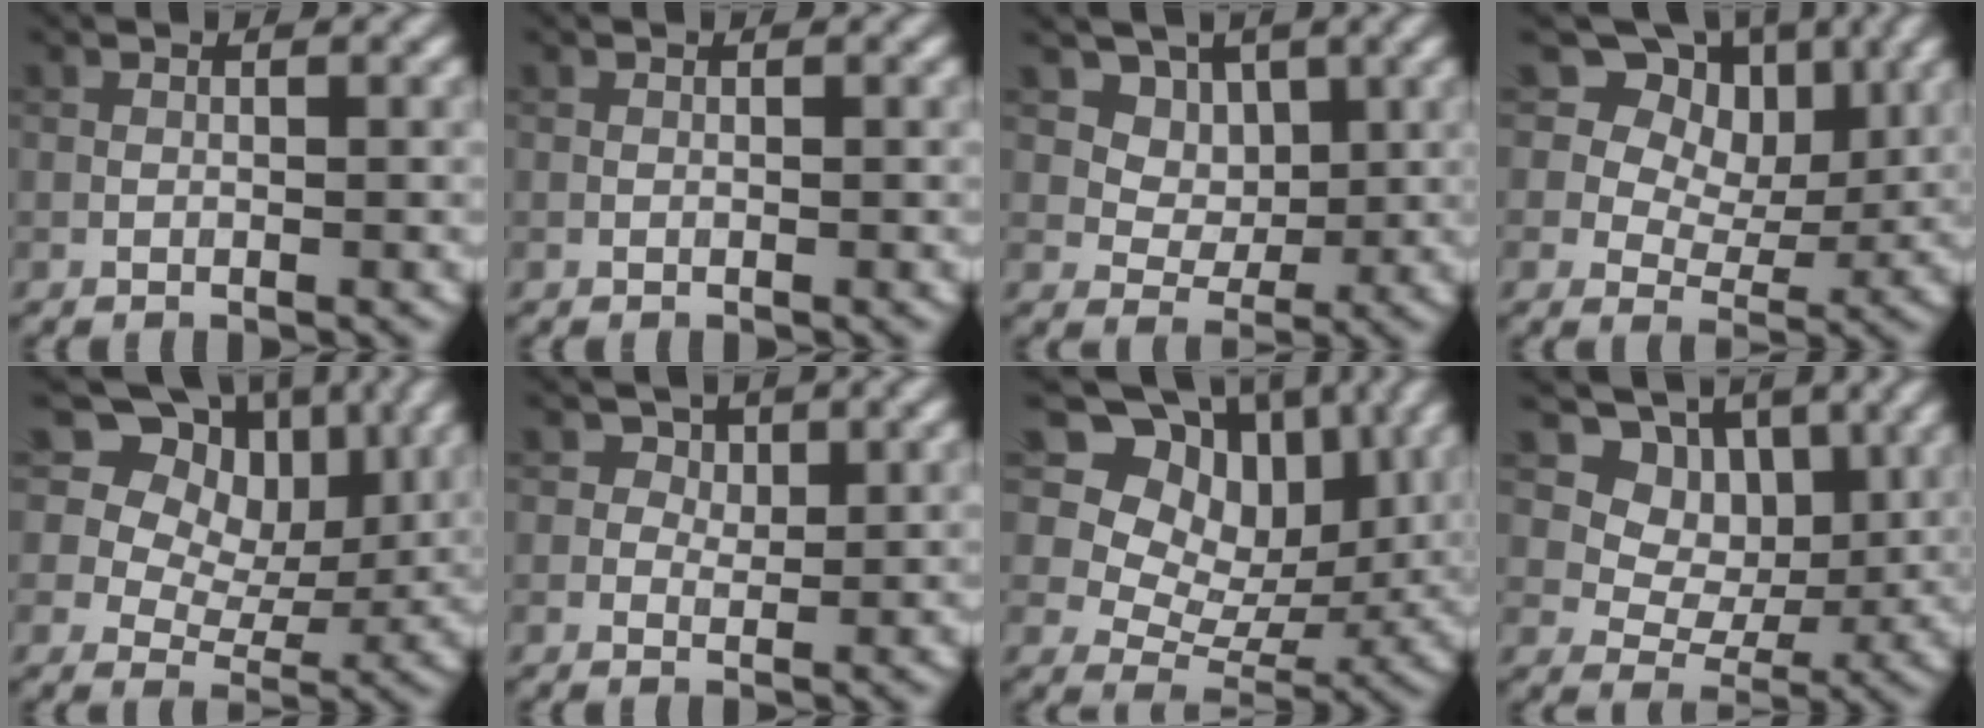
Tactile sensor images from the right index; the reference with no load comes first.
{"total": 0.0}
{"total": 7.9, "force": [4.0, 5.9, 3.4], "torque": [-0.060, -0.011, 0.069]}
{"total": 9.0, "force": [5.0, 5.9, 4.4], "torque": [-0.073, 0.004, 0.070]}
{"total": 10.1, "force": [6.1, 6.5, 4.8], "torque": [-0.084, 0.010, 0.081]}
{"total": 2.1, "force": [1.1, 1.5, 0.9], "torque": [-0.013, -0.007, 0.016]}
{"total": 11.8, "force": [6.1, 8.0, 6.2], "torque": [-0.110, 0.008, 0.100]}
{"total": 7.7, "force": [3.4, 5.8, 3.8], "torque": [-0.061, -0.014, 0.045]}